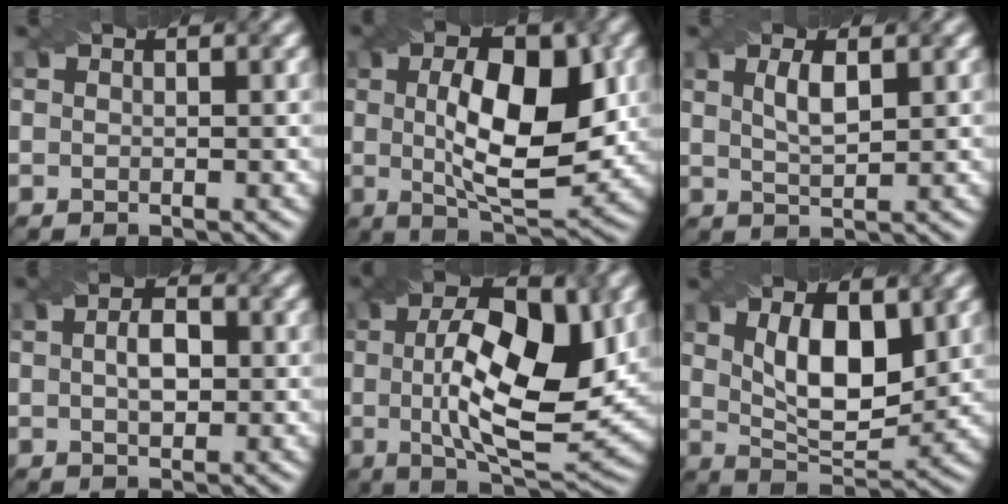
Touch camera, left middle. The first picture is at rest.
{"total": 9.8, "force": [1.0, 4.0, 8.9], "torque": [-0.135, 0.004, 0.019]}
{"total": 2.4, "force": [0.8, 0.8, 2.1], "torque": [-0.043, 0.003, 0.019]}
{"total": 2.6, "force": [0.0, 1.4, 2.1], "torque": [-0.044, 0.006, 0.000]}
{"total": 11.5, "force": [1.2, 4.5, 10.5], "torque": [-0.164, 0.002, 0.021]}
{"total": 6.9, "force": [1.9, 3.1, 5.9], "torque": [-0.102, 0.001, 0.035]}